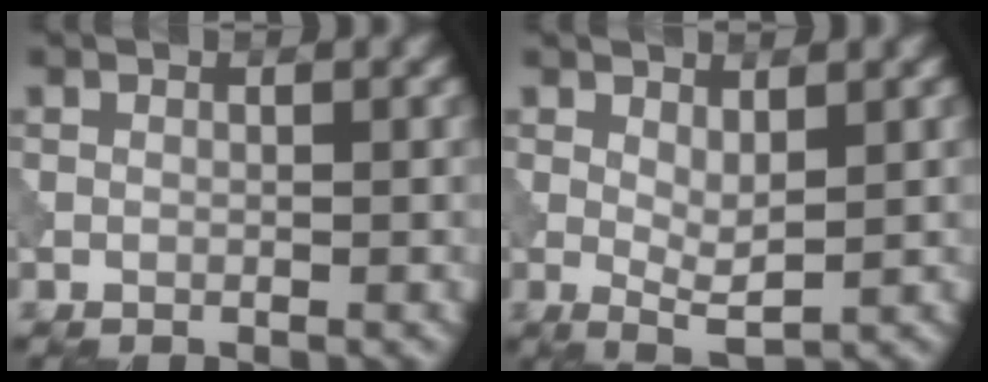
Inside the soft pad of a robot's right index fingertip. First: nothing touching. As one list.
[{"total": 2.3, "force": [0.8, 0.8, 2.0], "torque": [-0.039, -0.007, 0.017]}]